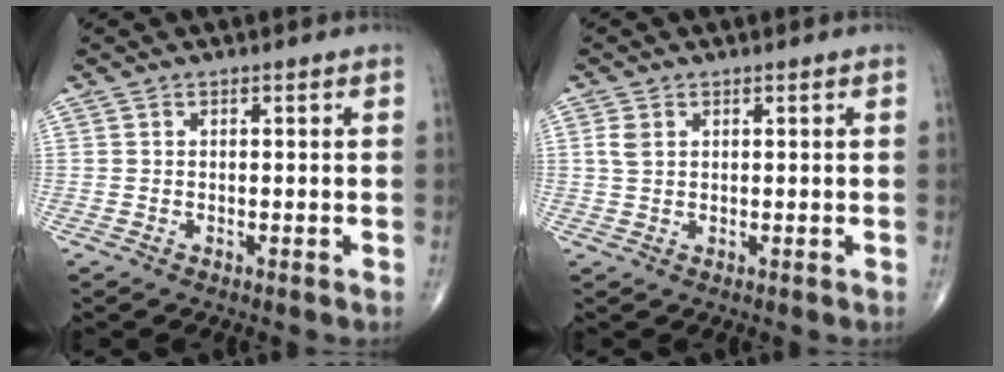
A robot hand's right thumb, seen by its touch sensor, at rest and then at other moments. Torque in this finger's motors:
{"motor_torque": [-0.31, 0.30, 0.03, -0.01, 0.00]}